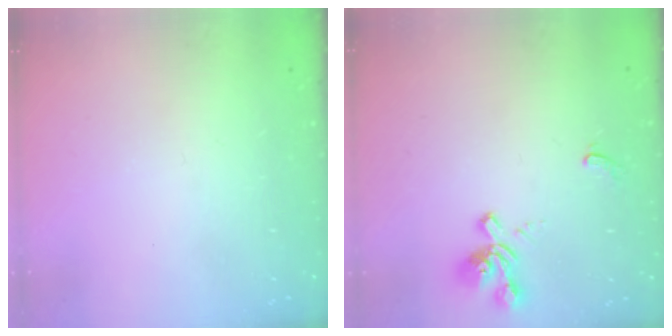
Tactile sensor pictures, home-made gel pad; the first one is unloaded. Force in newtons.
{"total": 1.4, "press": 0.8, "slide": 1.2}